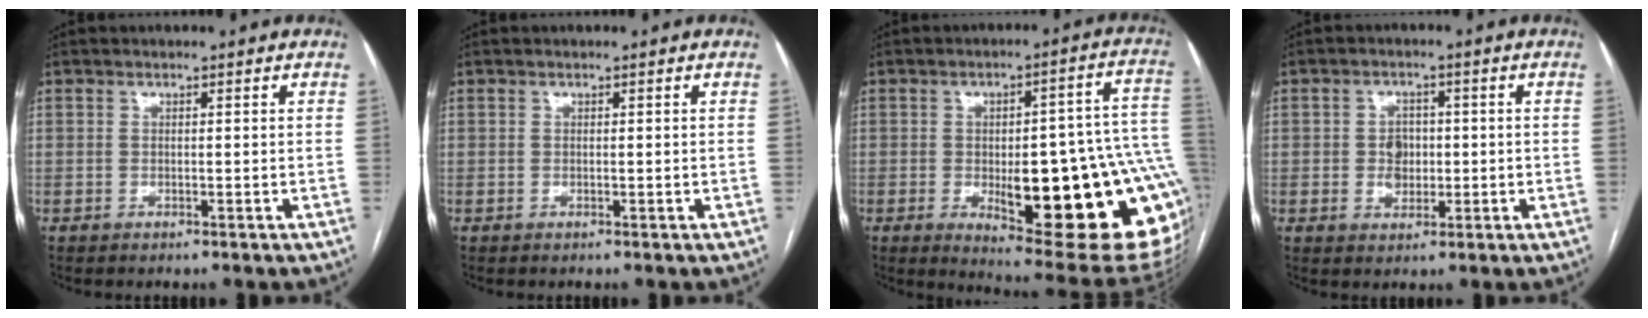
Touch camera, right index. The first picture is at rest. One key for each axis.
{"total": 0.0}
{"total": 26.2, "fx": -5.6, "fy": 5.8, "fz": 24.9, "tx": -0.229, "ty": 0.005, "tz": -0.058}
{"total": 3.9, "fx": -0.2, "fy": 3.1, "fz": 2.3, "tx": -0.033, "ty": 0.008, "tz": 0.002}